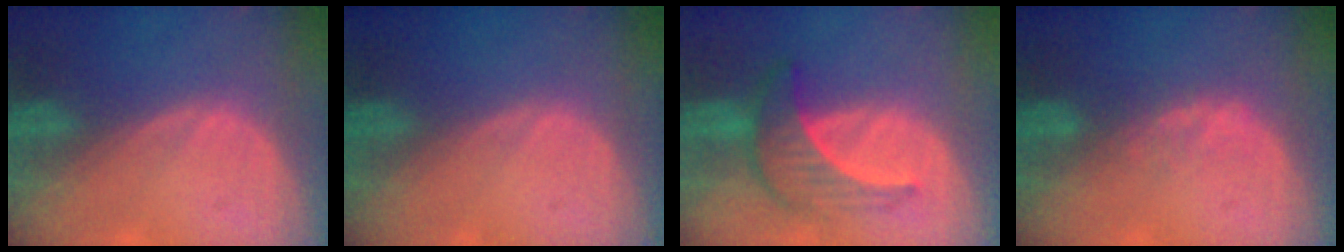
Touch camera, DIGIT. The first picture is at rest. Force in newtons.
{"total": 0.0}
{"total": 6.5, "press": 6.4, "slide": 1.5}
{"total": 1.9, "press": 1.8, "slide": 0.5}